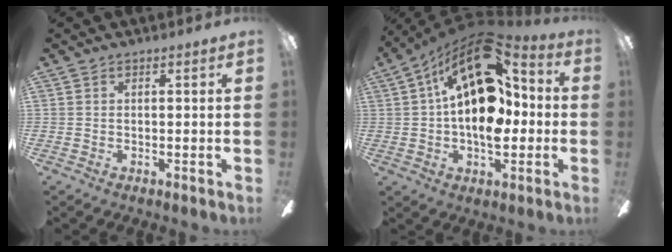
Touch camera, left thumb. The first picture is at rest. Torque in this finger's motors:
{"motor_torque": [1.54, 3.47, 1.43, -1.34, 0.67]}